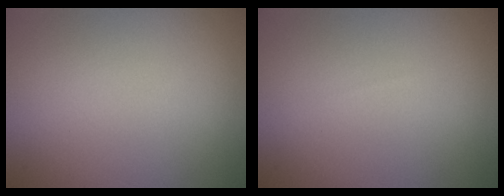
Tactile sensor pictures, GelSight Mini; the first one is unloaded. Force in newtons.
{"total": 0.0}